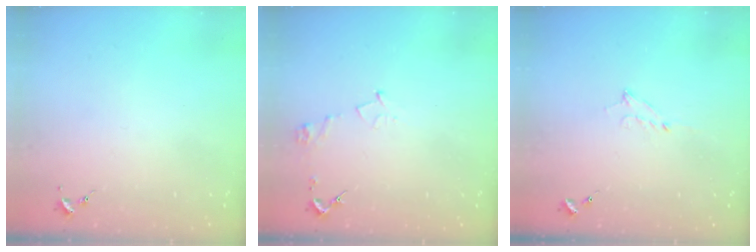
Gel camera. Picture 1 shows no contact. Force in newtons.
{"total": 6.2, "press": 6.2, "slide": 0.7}
{"total": 5.2, "press": 5.2, "slide": 0.3}